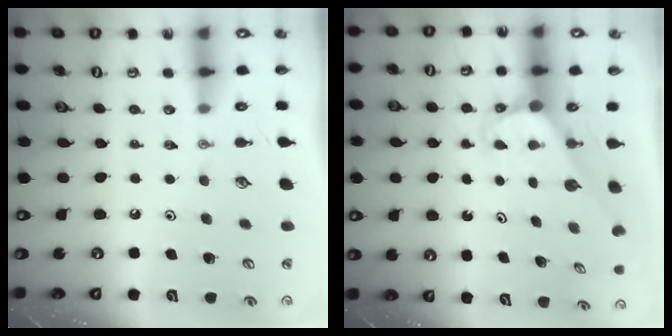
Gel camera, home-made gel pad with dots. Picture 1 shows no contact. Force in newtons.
{"total": 3.0, "press": 3.0, "slide": 0.1}